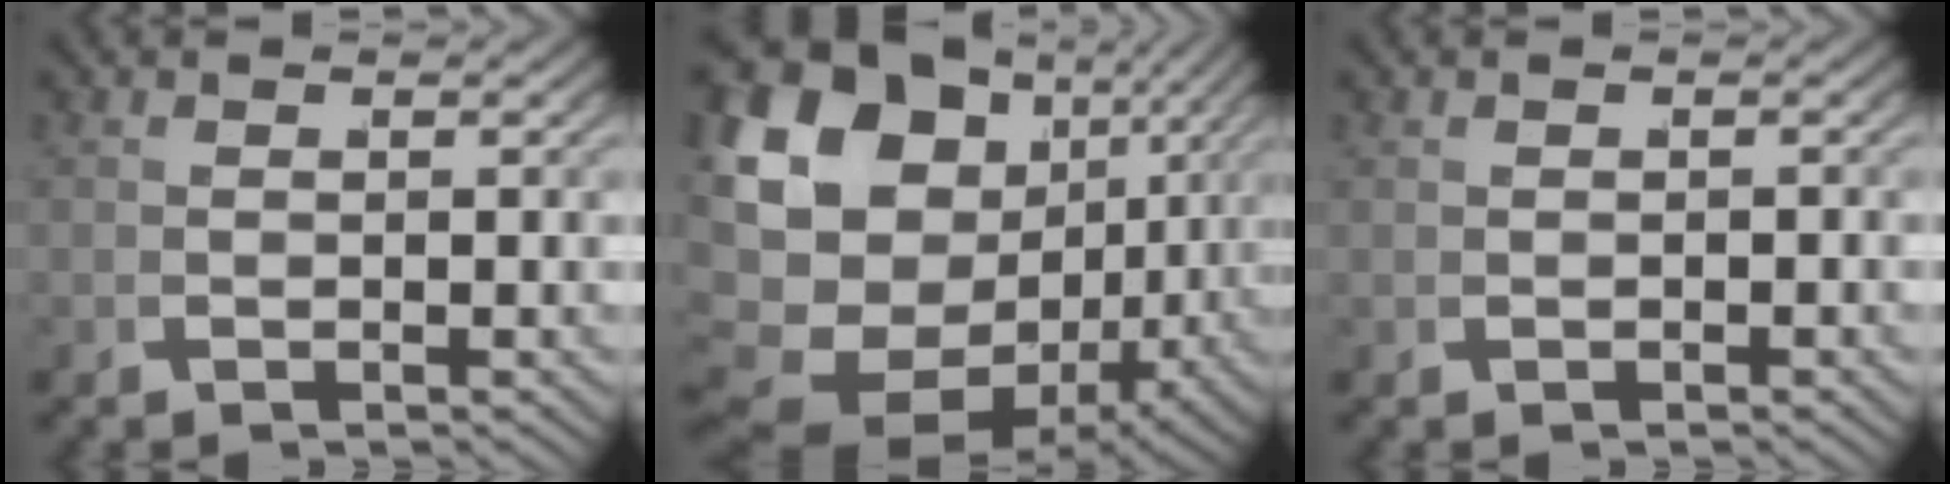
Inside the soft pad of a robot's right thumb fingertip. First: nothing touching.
{"total": 21.5, "force": [1.3, 16.0, 14.3], "torque": [-0.299, -0.049, 0.041]}
{"total": 0.0}